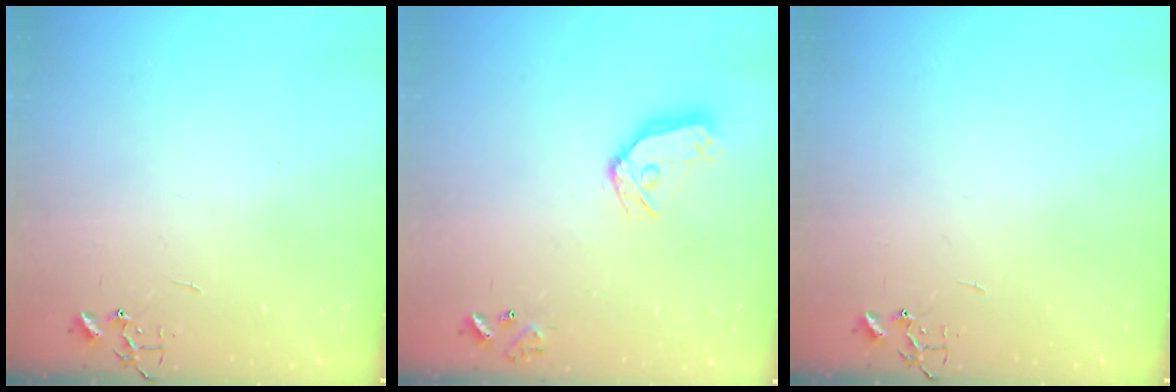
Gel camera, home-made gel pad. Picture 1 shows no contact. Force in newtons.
{"total": 12.3, "press": 12.2, "slide": 1.5}
{"total": 0.0}